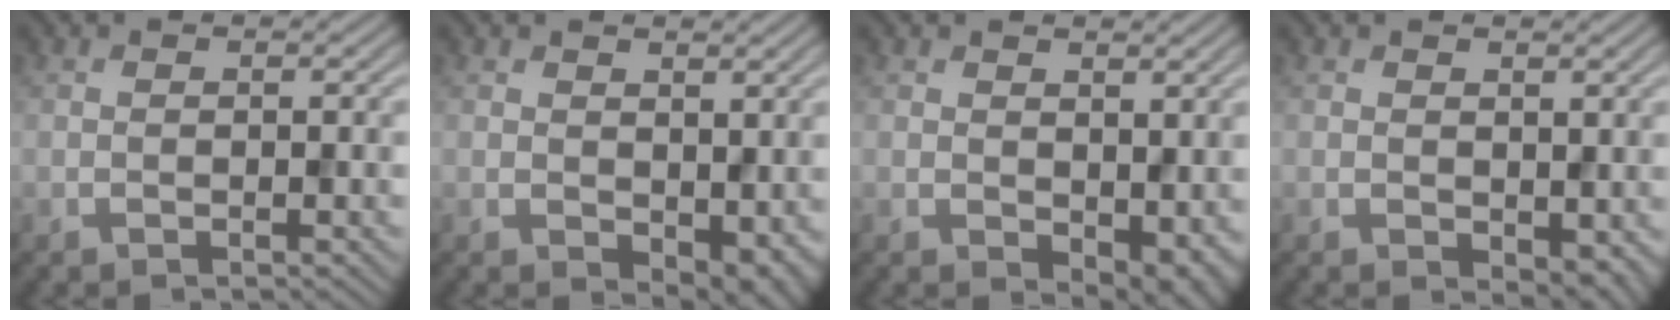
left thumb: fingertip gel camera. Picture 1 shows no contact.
{"total": 4.0, "force": [0.6, 2.6, 3.0], "torque": [-0.049, -0.015, 0.017]}
{"total": 4.5, "force": [0.5, 2.9, 3.4], "torque": [-0.055, -0.017, 0.017]}
{"total": 2.3, "force": [0.4, 1.5, 1.7], "torque": [-0.028, -0.008, 0.013]}